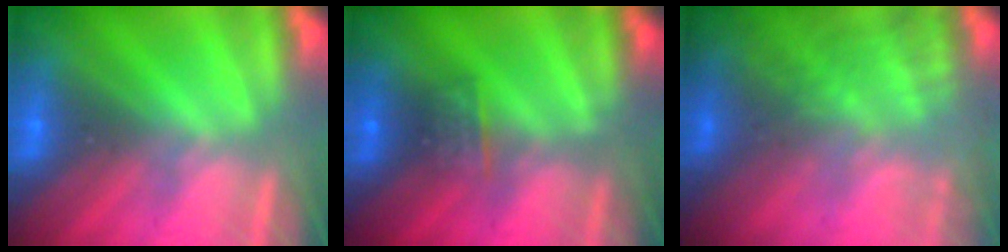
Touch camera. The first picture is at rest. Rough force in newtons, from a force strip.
{"total": 2.6}
{"total": 7.3}